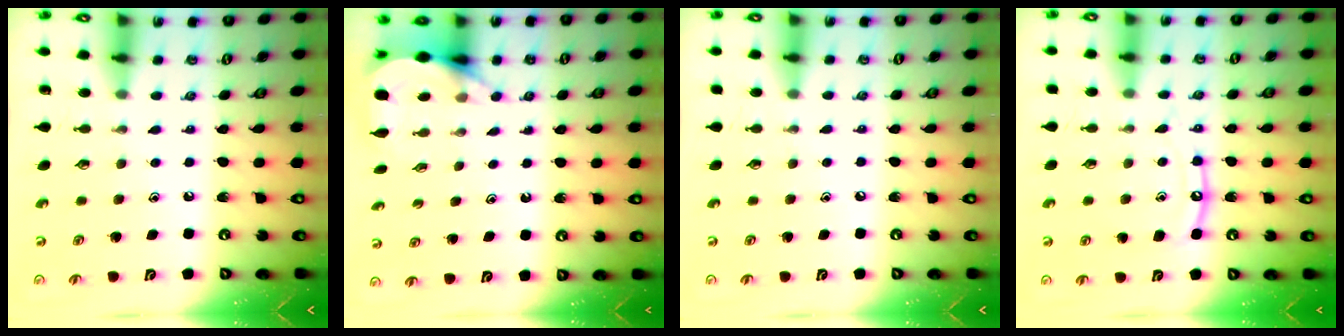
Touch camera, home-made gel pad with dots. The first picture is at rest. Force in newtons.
{"total": 6.5, "press": 6.5, "slide": 0.3}
{"total": 0.9, "press": 0.9, "slide": 0.2}
{"total": 9.6, "press": 9.6, "slide": 0.8}